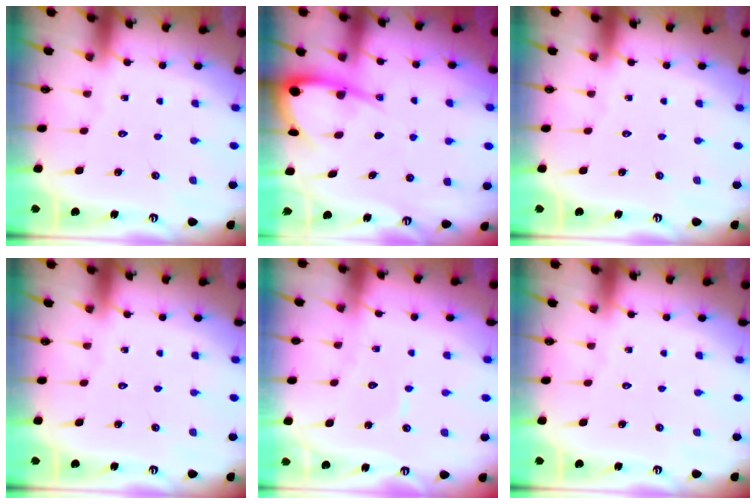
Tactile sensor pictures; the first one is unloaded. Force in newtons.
{"total": 7.0, "press": 6.9, "slide": 0.8}
{"total": 0.0}
{"total": 0.0}
{"total": 4.2, "press": 4.2, "slide": 0.4}
{"total": 0.0}